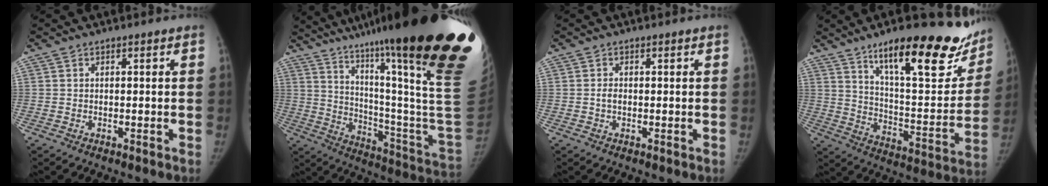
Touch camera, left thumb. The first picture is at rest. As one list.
[{"total": 41.4, "force": [27.1, 4.8, 30.9], "torque": [-0.294, -0.134, 0.392]}, {"total": 1.3, "force": [-0.1, 1.0, 1.0], "torque": [-0.015, 0.002, -0.002]}, {"total": 26.9, "force": [17.5, 8.2, 18.6], "torque": [-0.210, -0.080, 0.263]}]